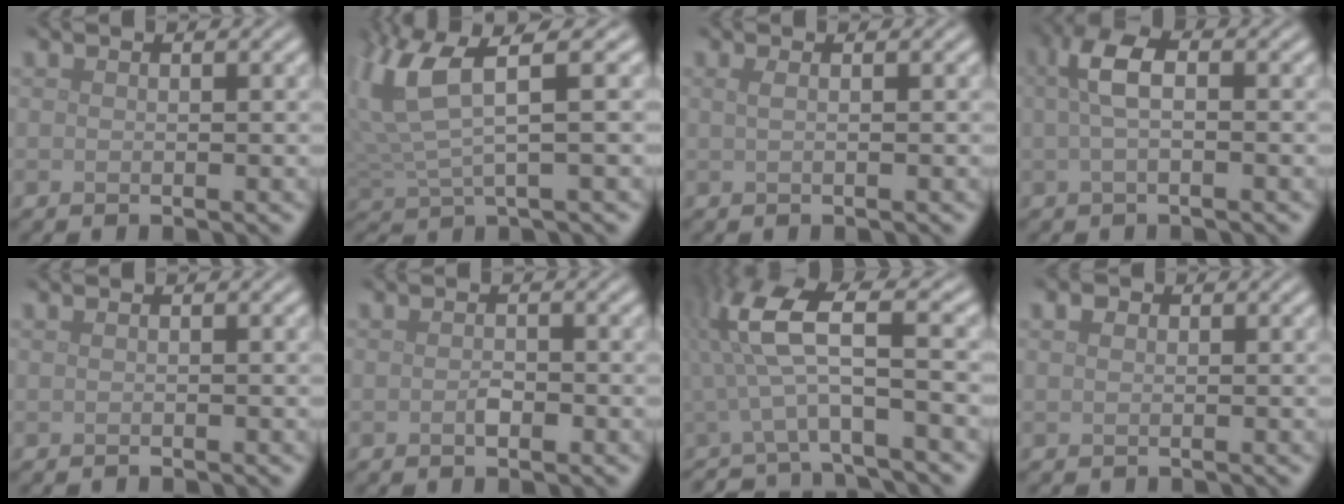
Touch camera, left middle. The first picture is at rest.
{"total": 5.9, "force": [2.6, 1.4, 5.1], "torque": [-0.124, 0.009, 0.051]}
{"total": 1.3, "force": [0.3, 0.6, 1.1], "torque": [-0.013, -0.001, -0.002]}
{"total": 3.1, "force": [0.4, 1.2, 2.9], "torque": [-0.059, 0.009, 0.002]}
{"total": 0.0}
{"total": 1.1, "force": [-0.4, 0.5, 0.8], "torque": [-0.017, 0.001, -0.008]}
{"total": 6.6, "force": [-0.2, 1.8, 6.3], "torque": [-0.137, 0.006, -0.013]}
{"total": 0.8, "force": [0.2, 0.8, 0.3], "torque": [-0.001, 0.000, -0.001]}